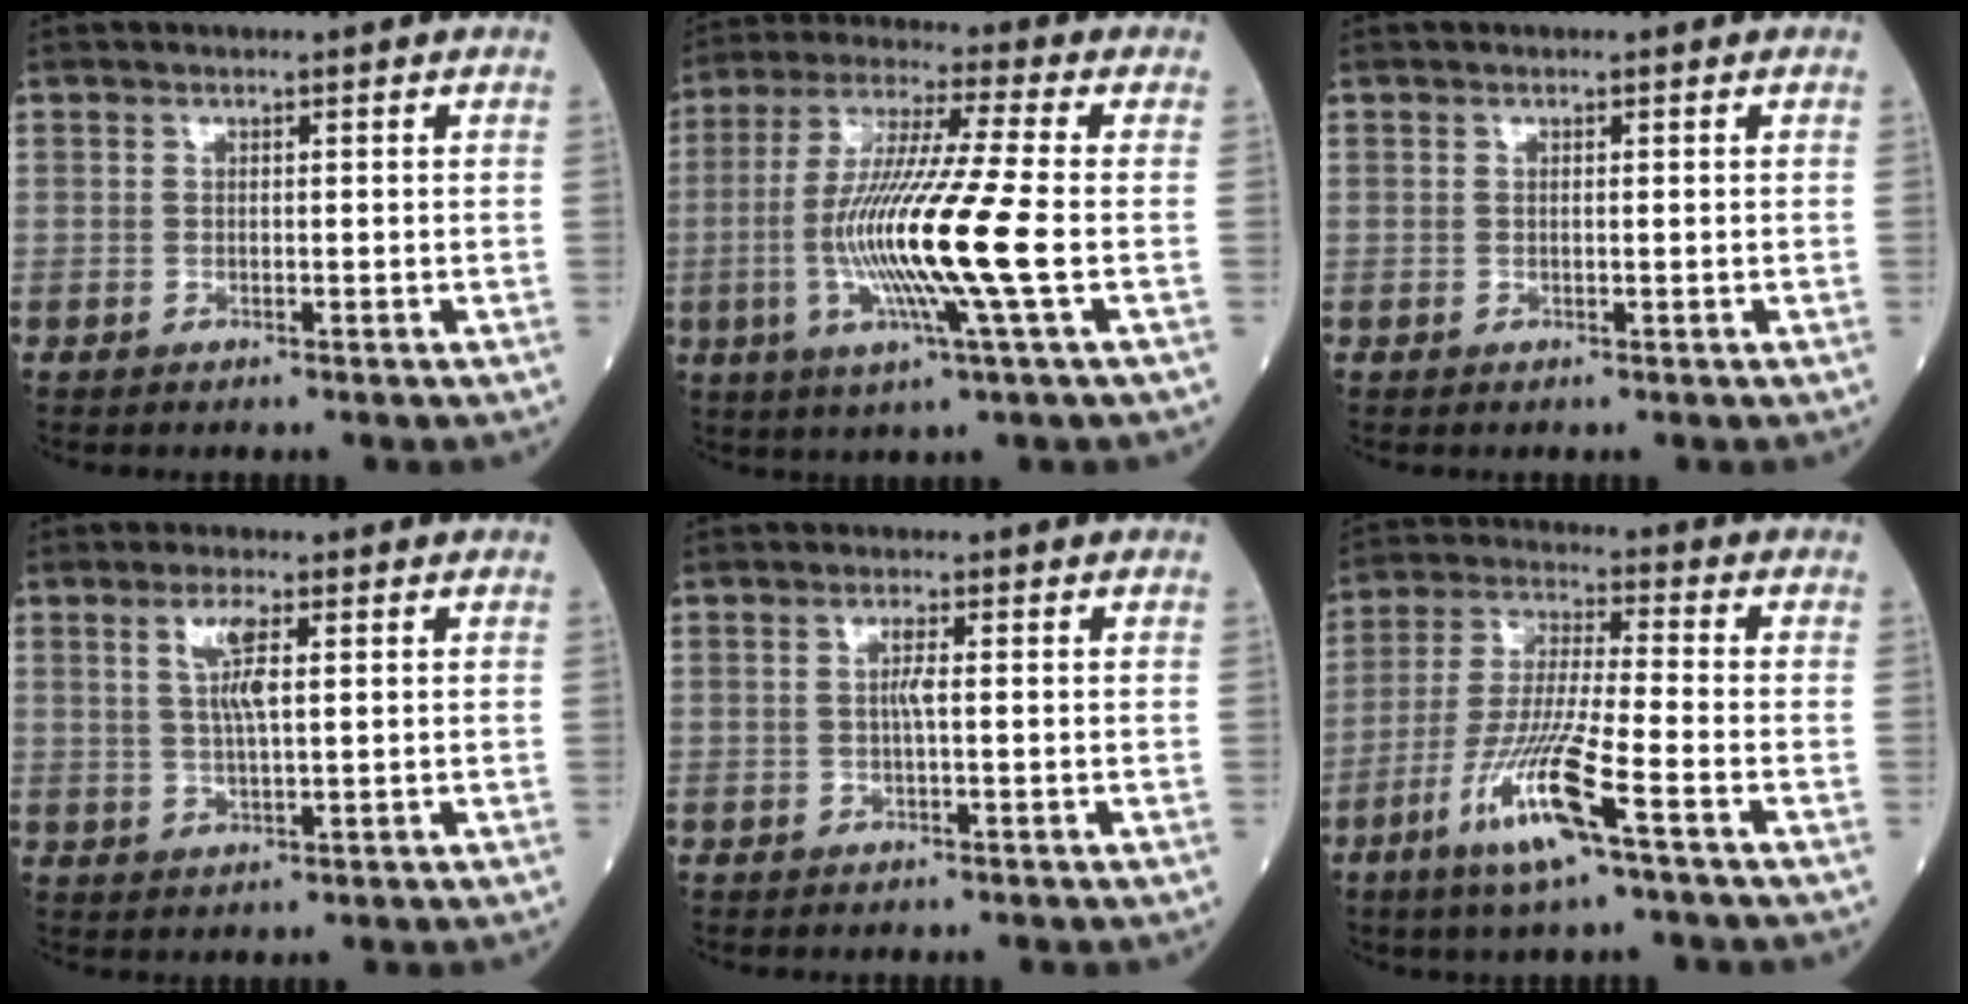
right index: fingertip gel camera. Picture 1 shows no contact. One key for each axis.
{"total": 15.1, "fx": -2.7, "fy": -1.0, "fz": 14.8, "tx": -0.299, "ty": -0.012, "tz": -0.061}
{"total": 0.0}
{"total": 4.8, "fx": 1.5, "fy": 0.7, "fz": 4.5, "tx": -0.090, "ty": 0.001, "tz": 0.031}
{"total": 1.8, "fx": 0.1, "fy": 0.0, "fz": 1.8, "tx": -0.035, "ty": 0.002, "tz": 0.000}
{"total": 12.2, "fx": -5.9, "fy": 0.1, "fz": 10.7, "tx": -0.218, "ty": -0.019, "tz": -0.116}